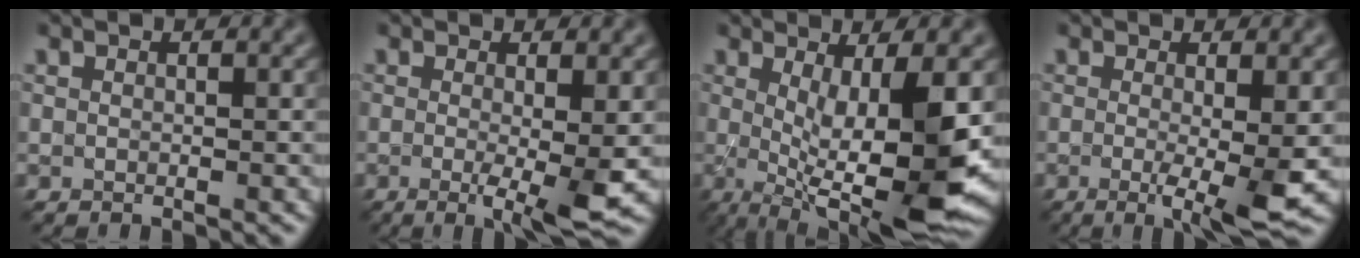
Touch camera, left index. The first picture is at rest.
{"total": 4.3, "force": [-0.7, 0.6, 4.2], "torque": [-0.063, -0.013, -0.007]}
{"total": 10.8, "force": [-0.6, 2.6, 10.5], "torque": [-0.154, -0.021, -0.003]}
{"total": 4.7, "force": [-0.8, 0.7, 4.5], "torque": [-0.071, -0.014, -0.009]}